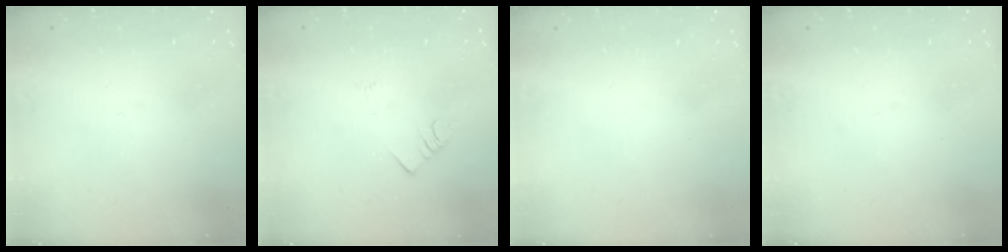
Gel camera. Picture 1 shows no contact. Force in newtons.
{"total": 2.4, "press": 2.3, "slide": 0.4}
{"total": 1.5, "press": 1.5, "slide": 0.1}
{"total": 0.0}